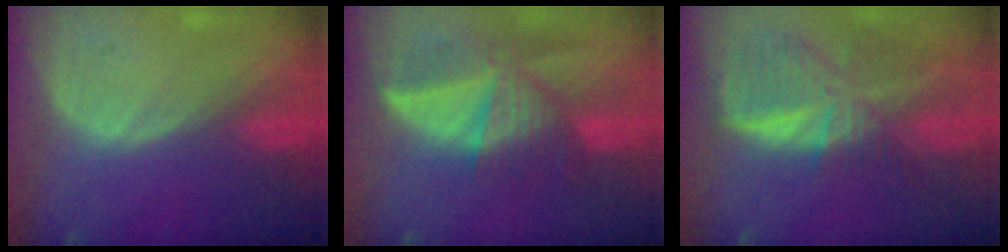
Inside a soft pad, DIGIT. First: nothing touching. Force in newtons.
{"total": 8.7, "press": 8.0, "slide": 3.5}
{"total": 9.4, "press": 8.3, "slide": 4.5}